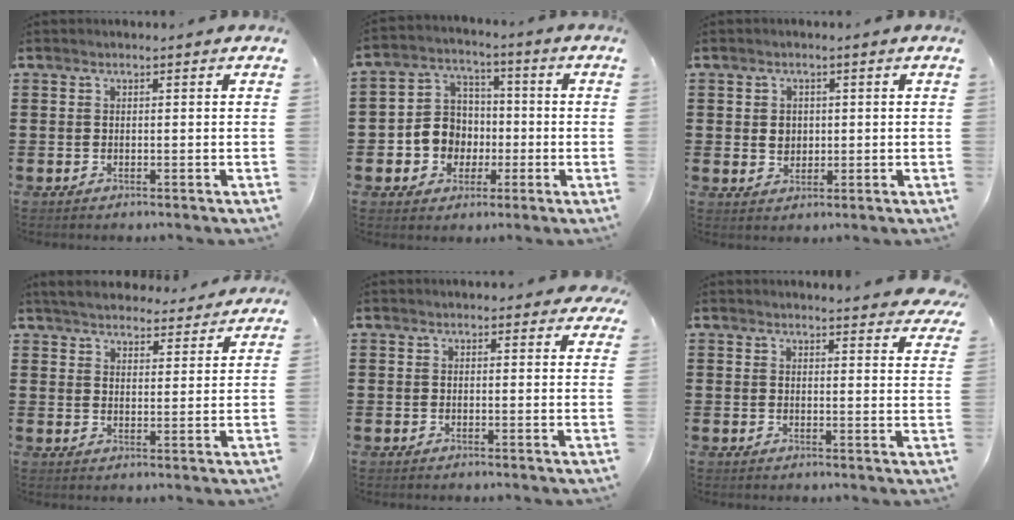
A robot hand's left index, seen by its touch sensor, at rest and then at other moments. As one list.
[{"total": 7.6, "force": [-1.4, 7.0, 2.4], "torque": [-0.078, 0.019, -0.025]}, {"total": 2.3, "force": [0.3, 2.0, 1.1], "torque": [-0.021, 0.005, 0.002]}, {"total": 4.8, "force": [4.7, 0.7, 0.9], "torque": [-0.036, -0.017, 0.084]}, {"total": 1.4, "force": [1.1, 0.7, 0.5], "torque": [-0.006, 0.004, 0.018]}, {"total": 3.5, "force": [3.4, -0.1, 0.6], "torque": [-0.015, -0.014, 0.063]}]